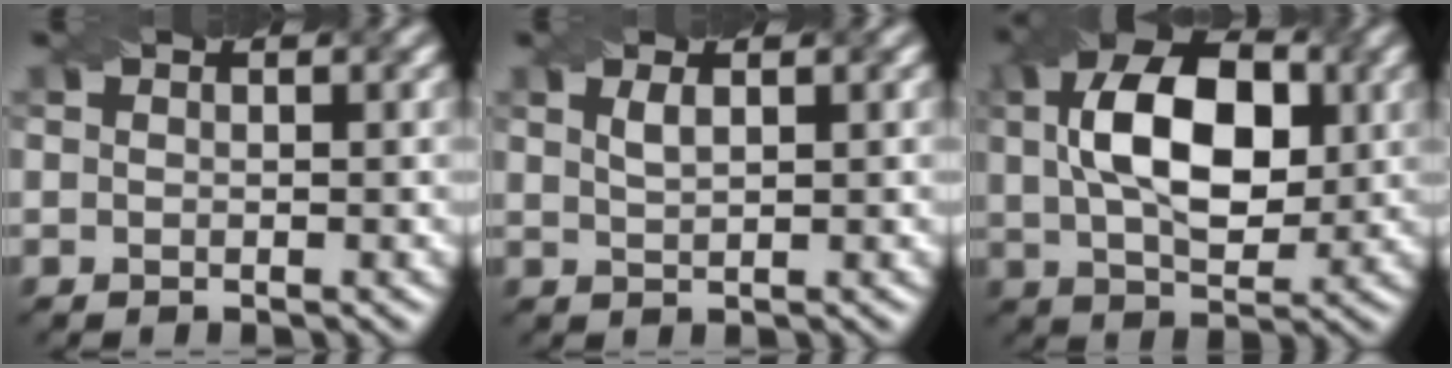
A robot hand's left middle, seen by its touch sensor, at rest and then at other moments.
{"total": 1.3, "force": [0.7, 0.4, 1.0], "torque": [-0.021, 0.003, 0.016]}
{"total": 10.5, "force": [1.8, 6.0, 8.4], "torque": [-0.149, 0.013, 0.026]}